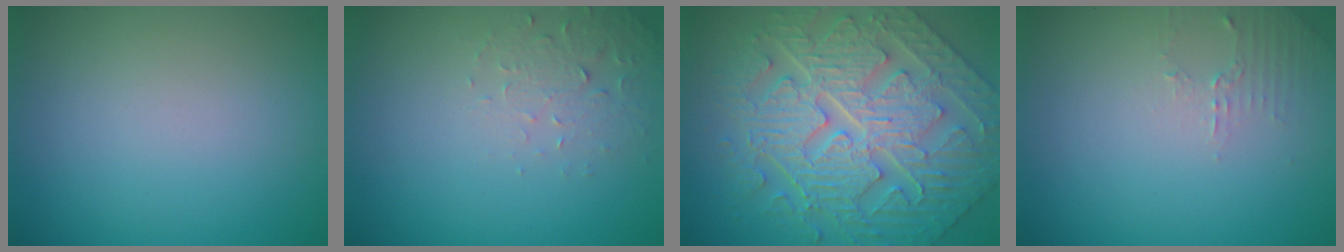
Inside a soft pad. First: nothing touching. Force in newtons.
{"total": 2.2, "press": 2.2, "slide": 0.4}
{"total": 8.9, "press": 7.2, "slide": 5.1}
{"total": 1.4, "press": 1.4, "slide": 0.4}